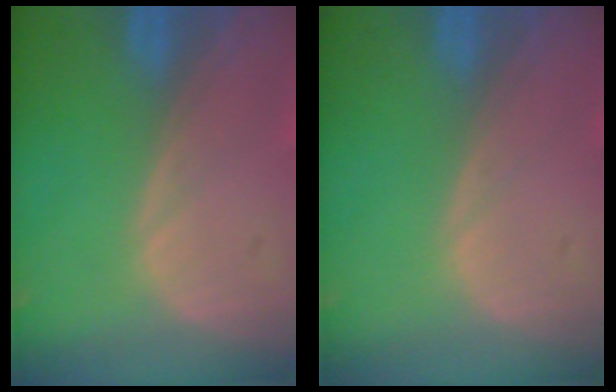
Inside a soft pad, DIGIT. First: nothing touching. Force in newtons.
{"total": 0.0}